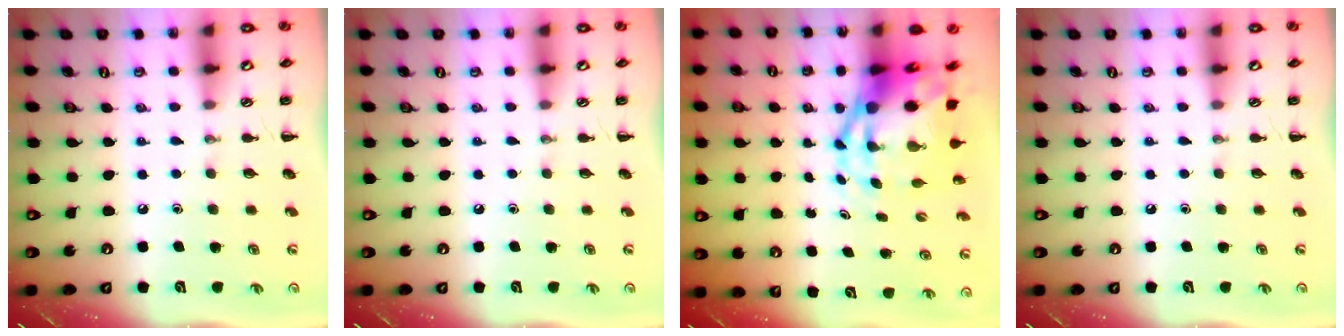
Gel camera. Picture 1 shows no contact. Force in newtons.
{"total": 0.0}
{"total": 9.7, "press": 9.2, "slide": 2.9}
{"total": 0.0}